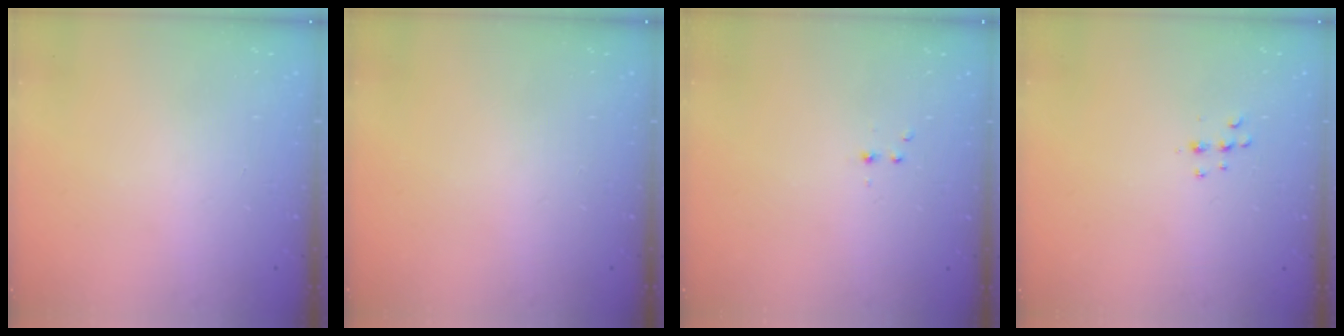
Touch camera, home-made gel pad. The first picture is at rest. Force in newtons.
{"total": 0.0}
{"total": 2.2, "press": 1.9, "slide": 1.0}
{"total": 5.1, "press": 5.0, "slide": 0.8}